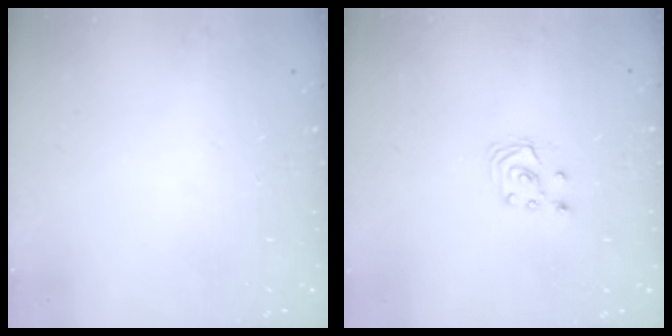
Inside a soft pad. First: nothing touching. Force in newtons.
{"total": 2.6, "press": 2.6, "slide": 0.3}